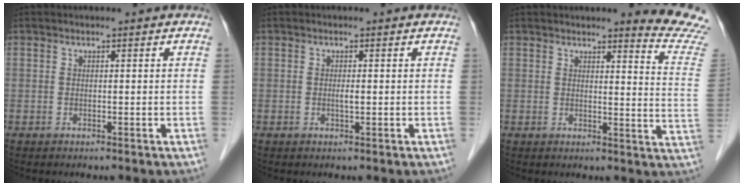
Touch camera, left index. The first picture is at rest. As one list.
[{"total": 0.9, "force": [-0.2, 0.1, 0.9], "torque": [-0.016, -0.003, -0.004]}, {"total": 8.9, "force": [8.8, -1.2, 0.8], "torque": [-0.007, -0.108, 0.074]}]